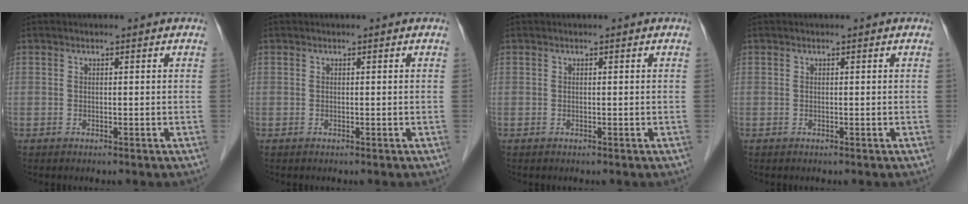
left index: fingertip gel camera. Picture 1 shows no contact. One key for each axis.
{"total": 0.0}
{"total": 0.0}
{"total": 0.0}